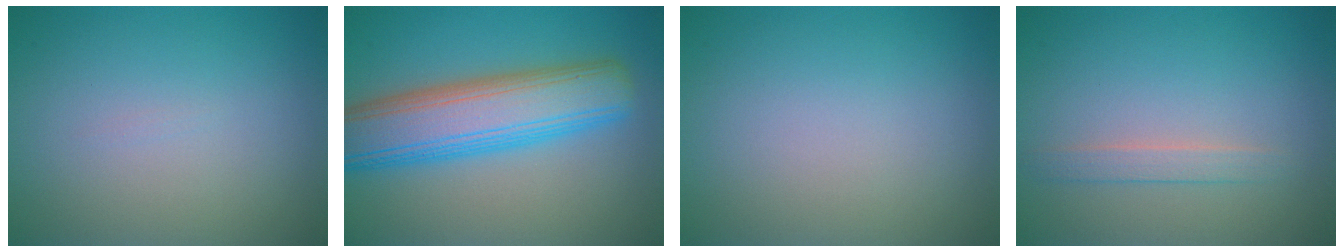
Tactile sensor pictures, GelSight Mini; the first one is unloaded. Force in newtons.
{"total": 9.0, "press": 9.0, "slide": 0.5}
{"total": 0.0}
{"total": 1.5, "press": 1.5, "slide": 0.1}